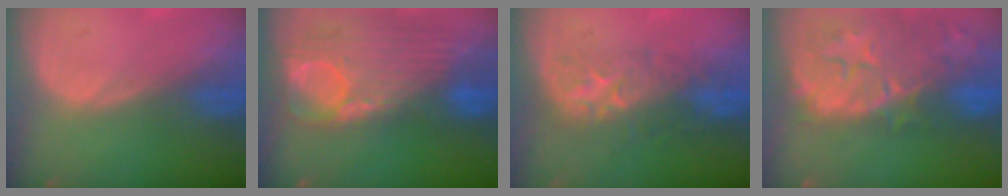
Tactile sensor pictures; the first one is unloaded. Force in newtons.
{"total": 12.7, "press": 10.7, "slide": 6.8}
{"total": 8.0, "press": 7.8, "slide": 2.1}
{"total": 14.3, "press": 11.9, "slide": 8.0}